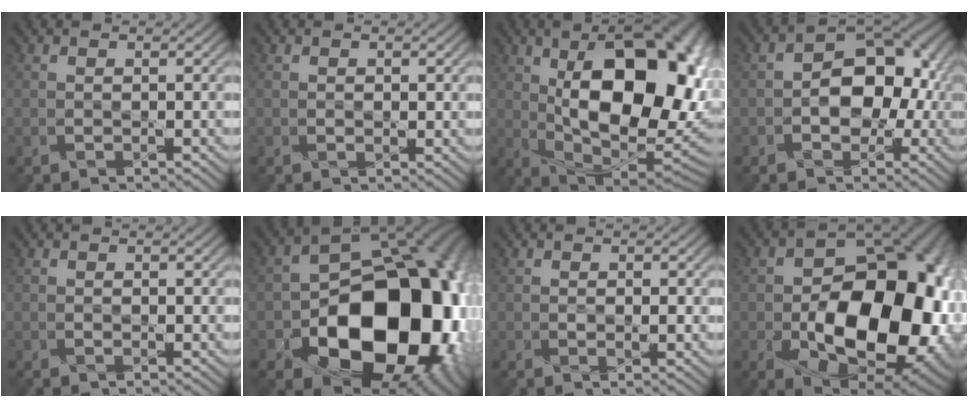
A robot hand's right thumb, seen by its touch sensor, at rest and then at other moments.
{"total": 0.9, "force": [0.1, 0.7, 0.7], "torque": [-0.010, -0.003, 0.001]}
{"total": 20.2, "force": [2.9, 11.0, 16.6], "torque": [-0.223, 0.015, 0.040]}
{"total": 8.8, "force": [-0.6, 6.2, 6.3], "torque": [-0.080, 0.009, -0.018]}
{"total": 0.6, "force": [0.1, 0.5, 0.4], "torque": [-0.006, -0.003, -0.001]}
{"total": 21.9, "force": [-5.8, 14.9, 14.9], "torque": [-0.221, -0.054, -0.067]}
{"total": 1.5, "force": [0.0, 1.0, 1.2], "torque": [-0.019, -0.004, 0.002]}
{"total": 20.3, "force": [-3.5, 12.9, 15.2], "torque": [-0.205, -0.040, -0.034]}